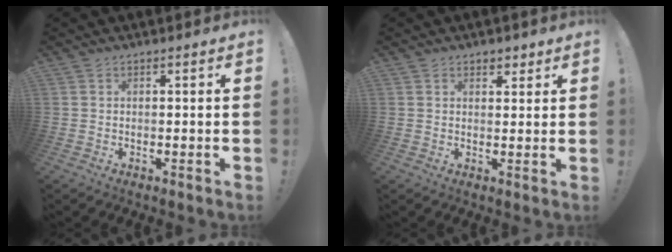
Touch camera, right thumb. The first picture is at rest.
{"total": 3.0, "force": [2.1, 2.0, 0.7], "torque": [0.010, -0.012, 0.034]}